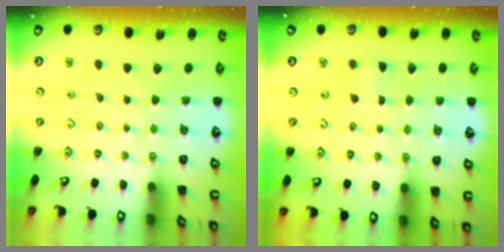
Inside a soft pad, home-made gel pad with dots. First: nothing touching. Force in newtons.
{"total": 2.0, "press": 2.0, "slide": 0.3}